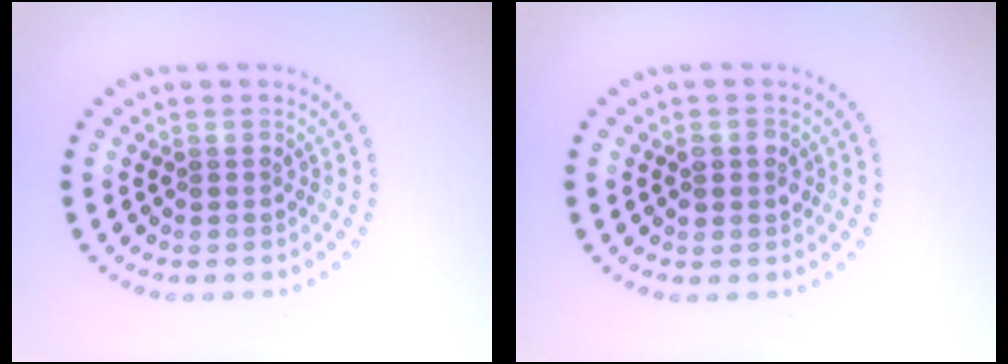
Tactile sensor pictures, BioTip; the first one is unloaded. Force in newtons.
{"total": 1.5, "press": 1.5, "slide": 0.1}